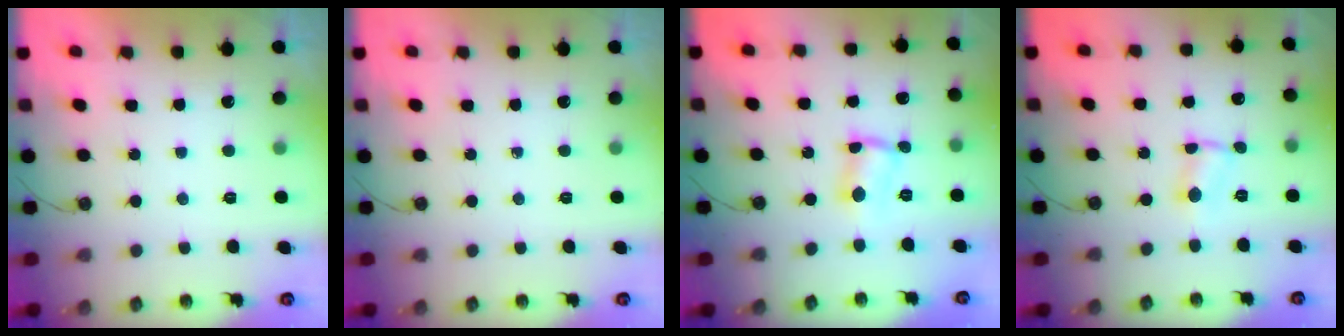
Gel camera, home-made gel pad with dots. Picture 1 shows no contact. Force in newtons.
{"total": 0.0}
{"total": 2.3, "press": 2.2, "slide": 0.6}
{"total": 2.0, "press": 2.0, "slide": 0.3}